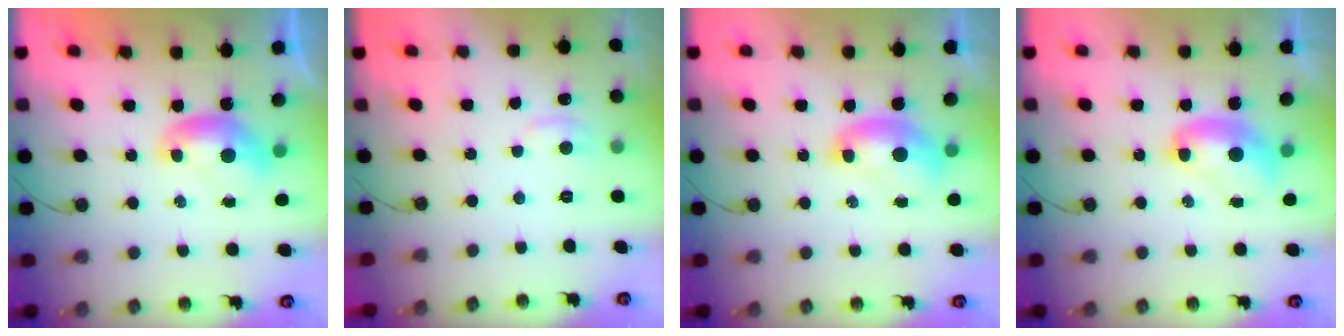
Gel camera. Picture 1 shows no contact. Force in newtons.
{"total": 0.9, "press": 0.2, "slide": 0.9}
{"total": 2.0, "press": 2.0, "slide": 0.4}
{"total": 2.6, "press": 2.6, "slide": 0.1}